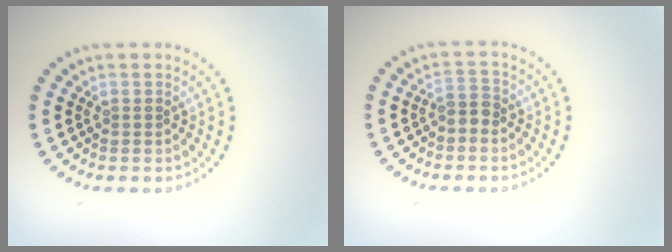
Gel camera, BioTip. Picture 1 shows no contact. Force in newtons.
{"total": 1.6, "press": 1.3, "slide": 1.0}